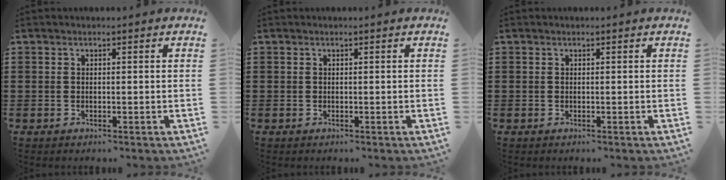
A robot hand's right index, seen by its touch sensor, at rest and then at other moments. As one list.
[{"total": 0.0}, {"total": 0.0}]